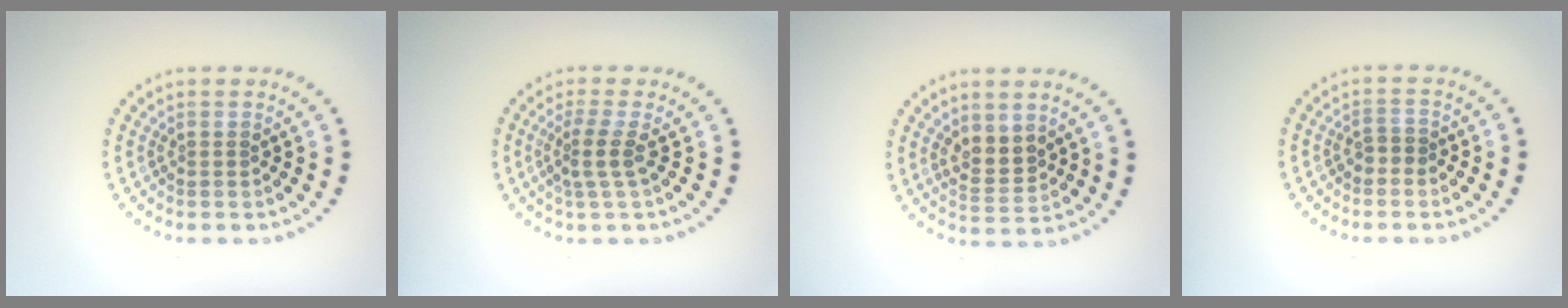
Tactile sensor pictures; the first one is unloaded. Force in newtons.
{"total": 2.2, "press": 1.5, "slide": 1.6}
{"total": 2.5, "press": 2.3, "slide": 0.9}
{"total": 1.2, "press": 1.1, "slide": 0.5}